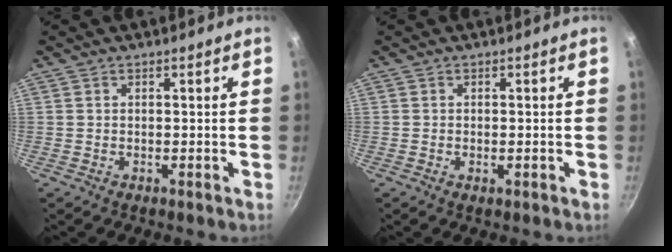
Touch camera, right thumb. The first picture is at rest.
{"total": 1.2, "force": [-0.3, 0.5, 1.0], "torque": [-0.015, 0.000, -0.005]}